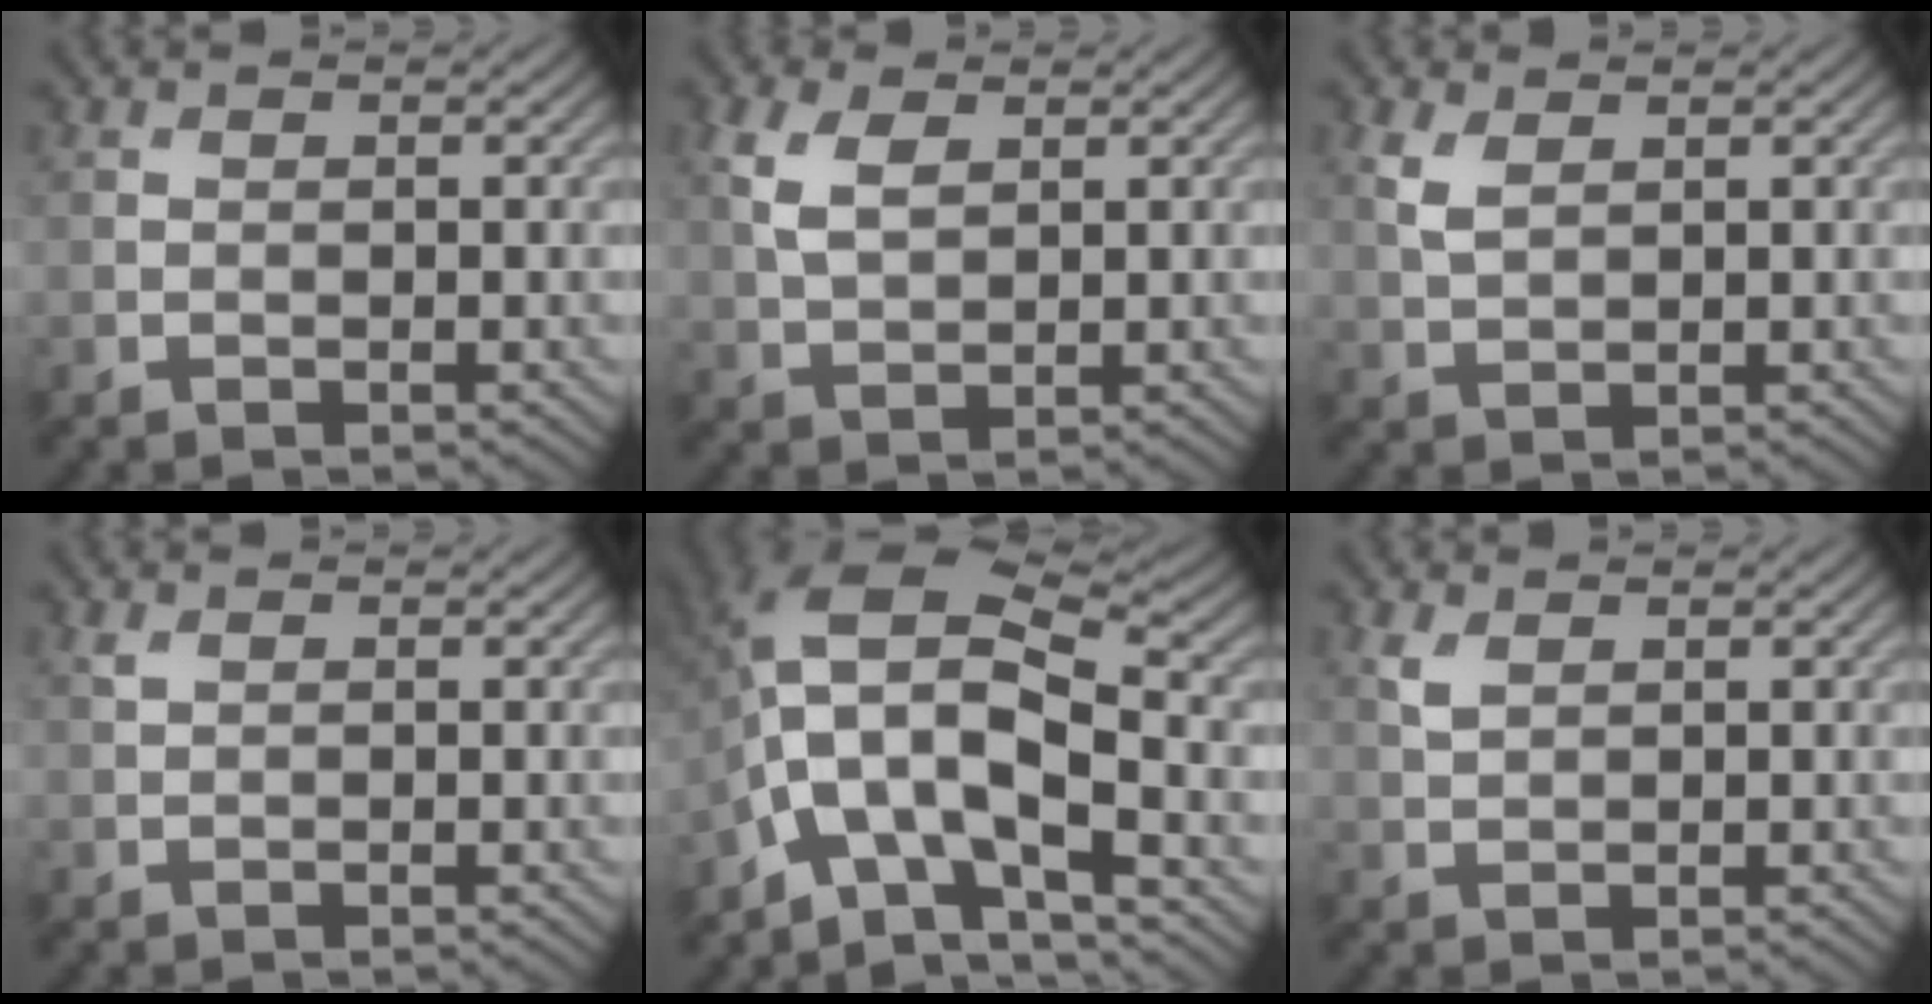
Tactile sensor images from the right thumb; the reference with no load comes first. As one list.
[{"total": 4.1, "force": [1.6, 2.2, 3.0], "torque": [-0.082, 0.003, 0.034]}, {"total": 2.7, "force": [1.3, 1.3, 1.9], "torque": [-0.057, 0.001, 0.030]}, {"total": 0.7, "force": [0.4, 0.3, 0.5], "torque": [-0.017, 0.002, 0.009]}, {"total": 12.6, "force": [-3.9, 5.1, 10.9], "torque": [-0.204, 0.007, -0.078]}, {"total": 1.8, "force": [1.0, 0.9, 1.2], "torque": [-0.035, 0.001, 0.025]}]